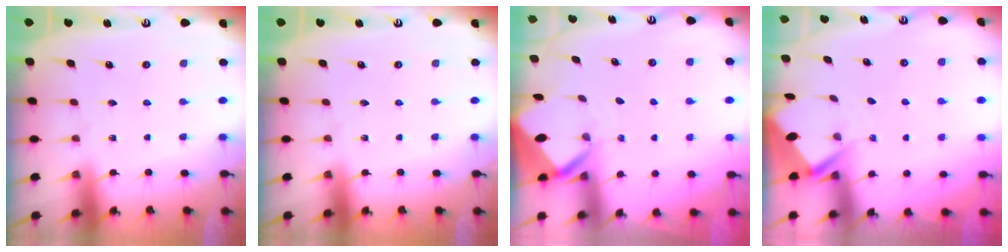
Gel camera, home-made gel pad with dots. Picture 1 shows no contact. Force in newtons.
{"total": 0.0}
{"total": 3.5, "press": 3.5, "slide": 0.2}
{"total": 2.8, "press": 2.8, "slide": 0.4}